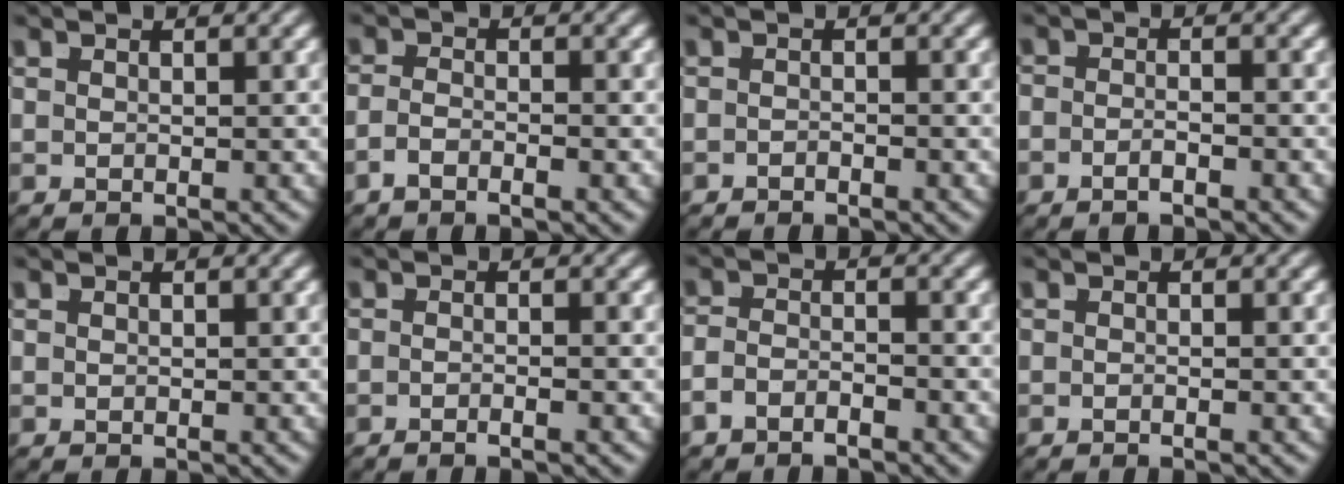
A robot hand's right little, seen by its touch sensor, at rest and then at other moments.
{"total": 1.9, "force": [-1.6, 0.2, 1.1], "torque": [-0.019, -0.008, -0.027]}
{"total": 1.4, "force": [-1.2, -0.5, -0.3], "torque": [0.010, -0.005, -0.019]}
{"total": 1.9, "force": [-1.7, 0.5, 0.8], "torque": [-0.015, -0.002, -0.032]}
{"total": 0.0}
{"total": 1.5, "force": [-1.2, -0.7, 0.6], "torque": [-0.007, 0.000, -0.023]}
{"total": 2.4, "force": [-2.1, 0.7, 0.9], "torque": [-0.015, -0.010, -0.035]}
{"total": 0.7, "force": [-0.5, -0.3, 0.2], "torque": [-0.002, 0.002, -0.011]}